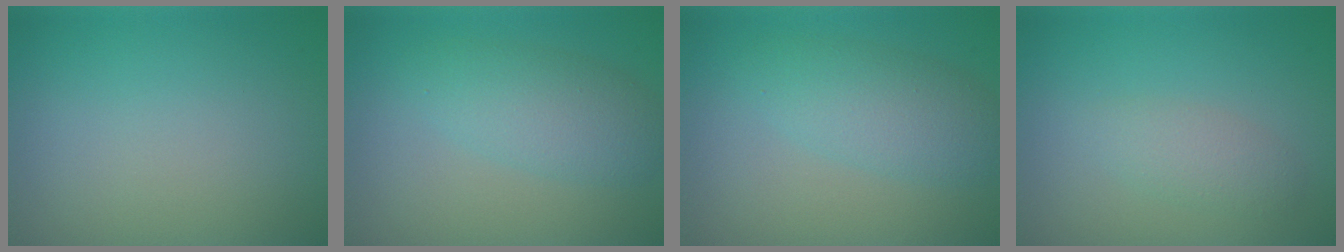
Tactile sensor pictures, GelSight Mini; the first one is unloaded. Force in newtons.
{"total": 3.8, "press": 3.8, "slide": 0.1}
{"total": 3.9, "press": 3.9, "slide": 0.1}
{"total": 1.9, "press": 1.9, "slide": 0.1}